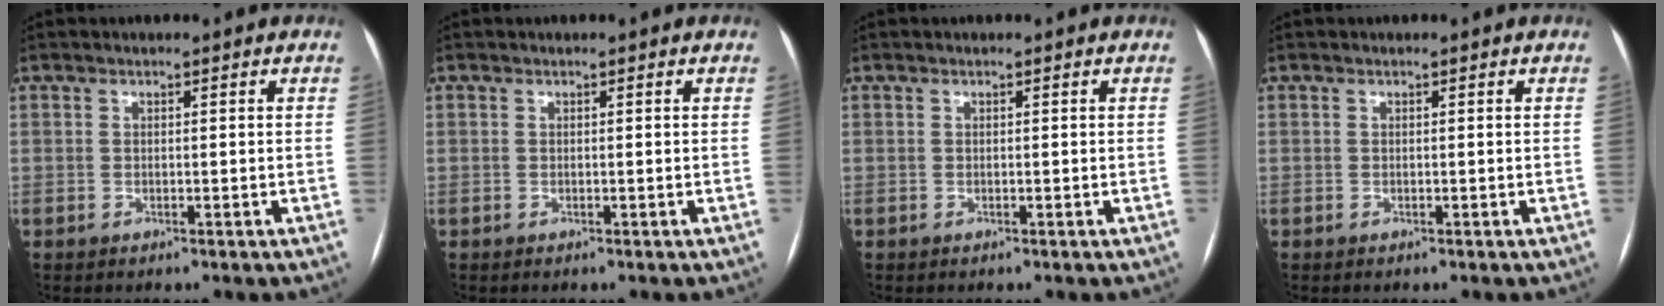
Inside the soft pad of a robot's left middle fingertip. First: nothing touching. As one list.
[{"total": 0.0}, {"total": 0.0}, {"total": 0.0}]